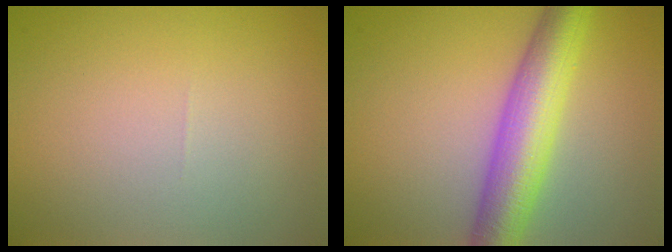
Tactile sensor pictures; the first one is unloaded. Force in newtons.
{"total": 7.1, "press": 7.1, "slide": 0.1}